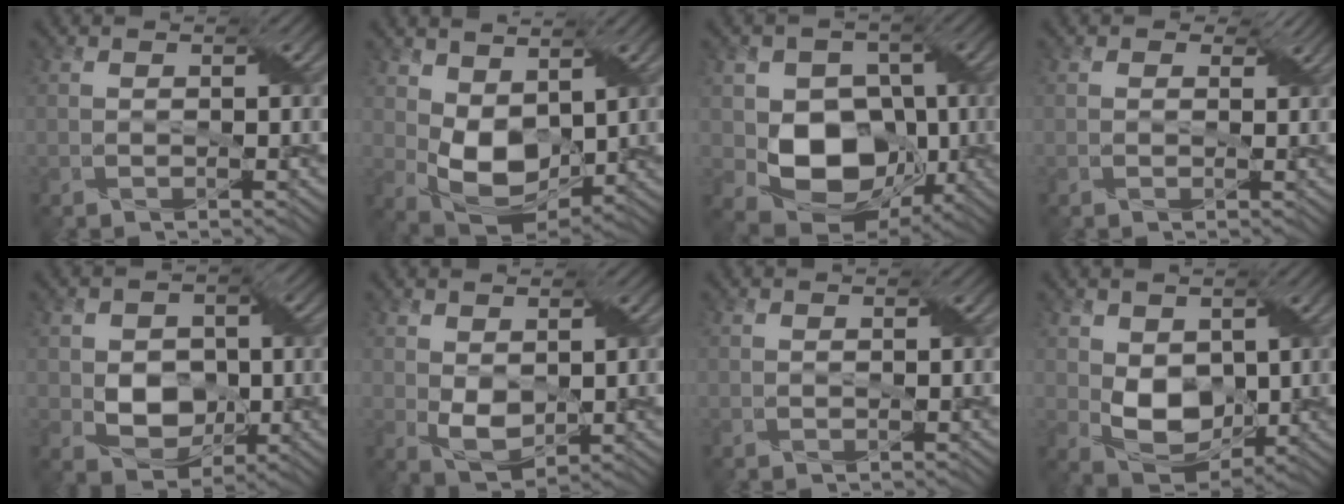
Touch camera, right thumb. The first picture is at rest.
{"total": 7.9, "force": [2.1, 5.0, 5.7], "torque": [-0.130, -0.010, 0.044]}
{"total": 10.3, "force": [-1.1, 8.2, 6.1], "torque": [-0.109, -0.014, -0.027]}
{"total": 1.7, "force": [0.8, 1.1, 0.9], "torque": [-0.014, -0.006, 0.011]}
{"total": 7.2, "force": [-0.2, 5.7, 4.3], "torque": [-0.081, -0.004, -0.010]}
{"total": 4.3, "force": [0.8, 2.9, 3.0], "torque": [-0.066, -0.007, 0.021]}
{"total": 0.0}
{"total": 6.7, "force": [0.7, 4.9, 4.6], "torque": [-0.101, -0.011, 0.018]}